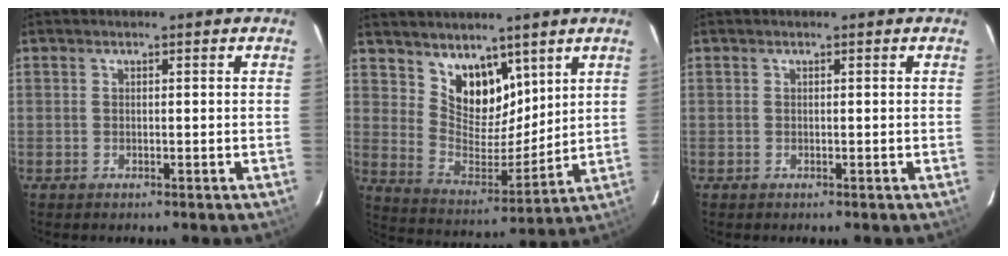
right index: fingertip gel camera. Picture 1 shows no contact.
{"total": 11.5, "force": [7.8, 6.6, 5.4], "torque": [-0.089, -0.009, 0.153]}
{"total": 0.0}